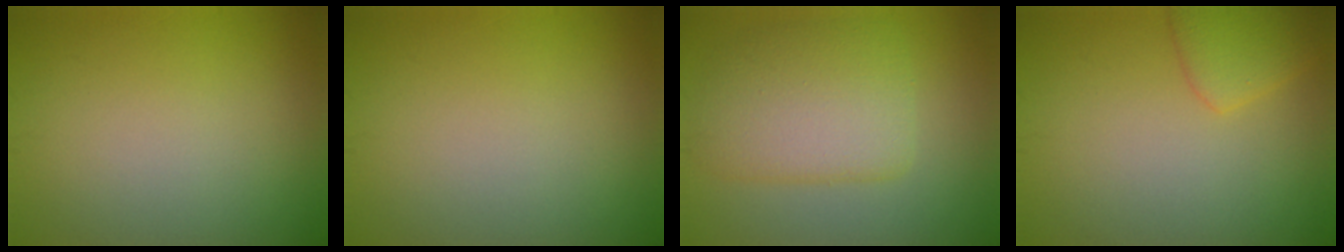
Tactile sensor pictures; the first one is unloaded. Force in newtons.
{"total": 0.0}
{"total": 5.5, "press": 5.5, "slide": 0.5}
{"total": 2.6, "press": 2.6, "slide": 0.2}